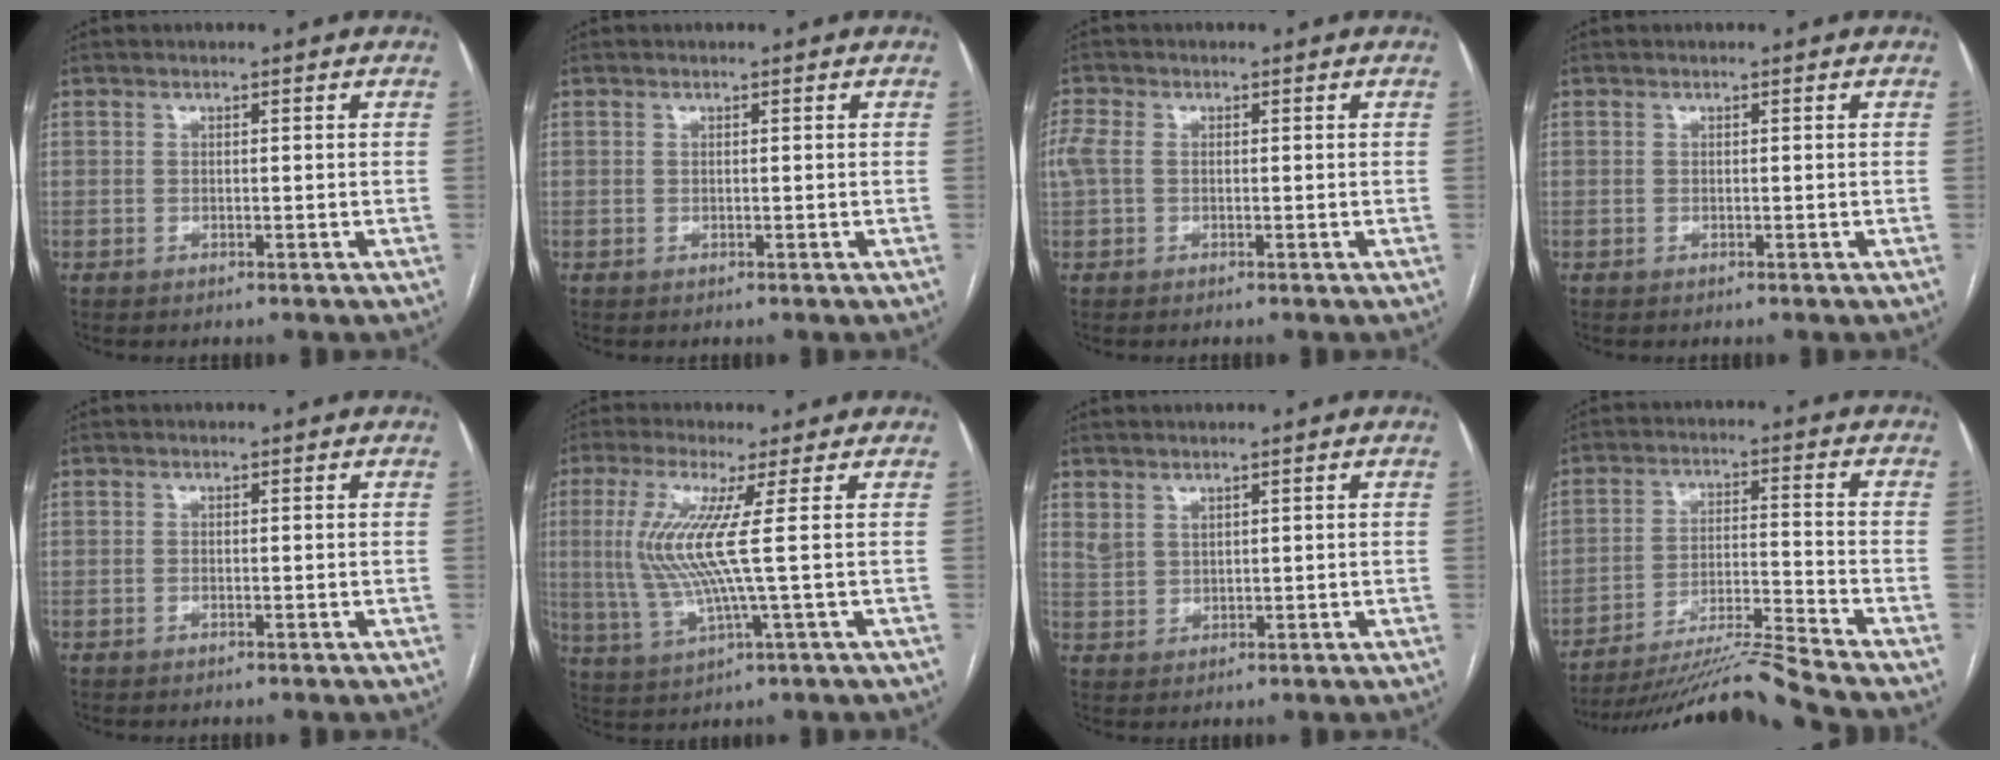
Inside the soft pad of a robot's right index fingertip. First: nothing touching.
{"total": 0.0}
{"total": 2.8, "force": [-0.1, 1.8, 2.1], "torque": [-0.073, 0.013, -0.005]}
{"total": 0.0}
{"total": 0.0}
{"total": 9.2, "force": [1.2, -0.9, 9.1], "torque": [-0.205, -0.005, 0.024]}
{"total": 2.6, "force": [2.2, 1.3, 0.4], "torque": [-0.014, 0.010, 0.050]}
{"total": 12.8, "force": [-11.8, -4.0, 3.0], "torque": [-0.037, 0.003, -0.203]}